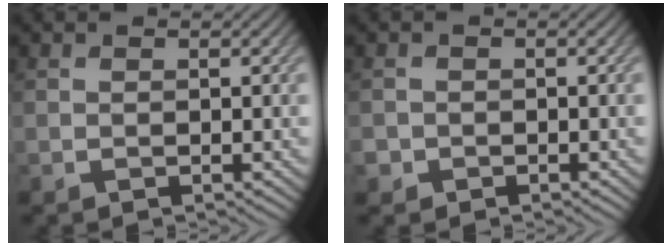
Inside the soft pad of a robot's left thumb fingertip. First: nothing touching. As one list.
[{"total": 1.5, "force": [-0.7, 1.2, 0.2], "torque": [0.001, -0.006, -0.017]}]